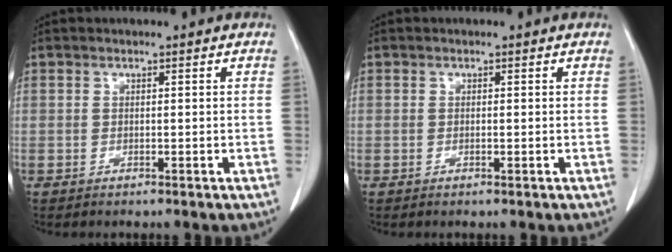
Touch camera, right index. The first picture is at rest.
{"total": 0.0}